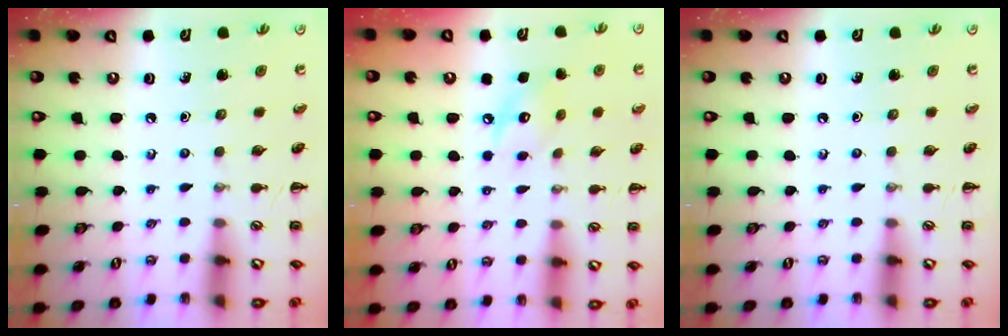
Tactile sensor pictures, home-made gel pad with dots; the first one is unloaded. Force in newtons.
{"total": 7.0, "press": 6.9, "slide": 1.0}
{"total": 0.0}